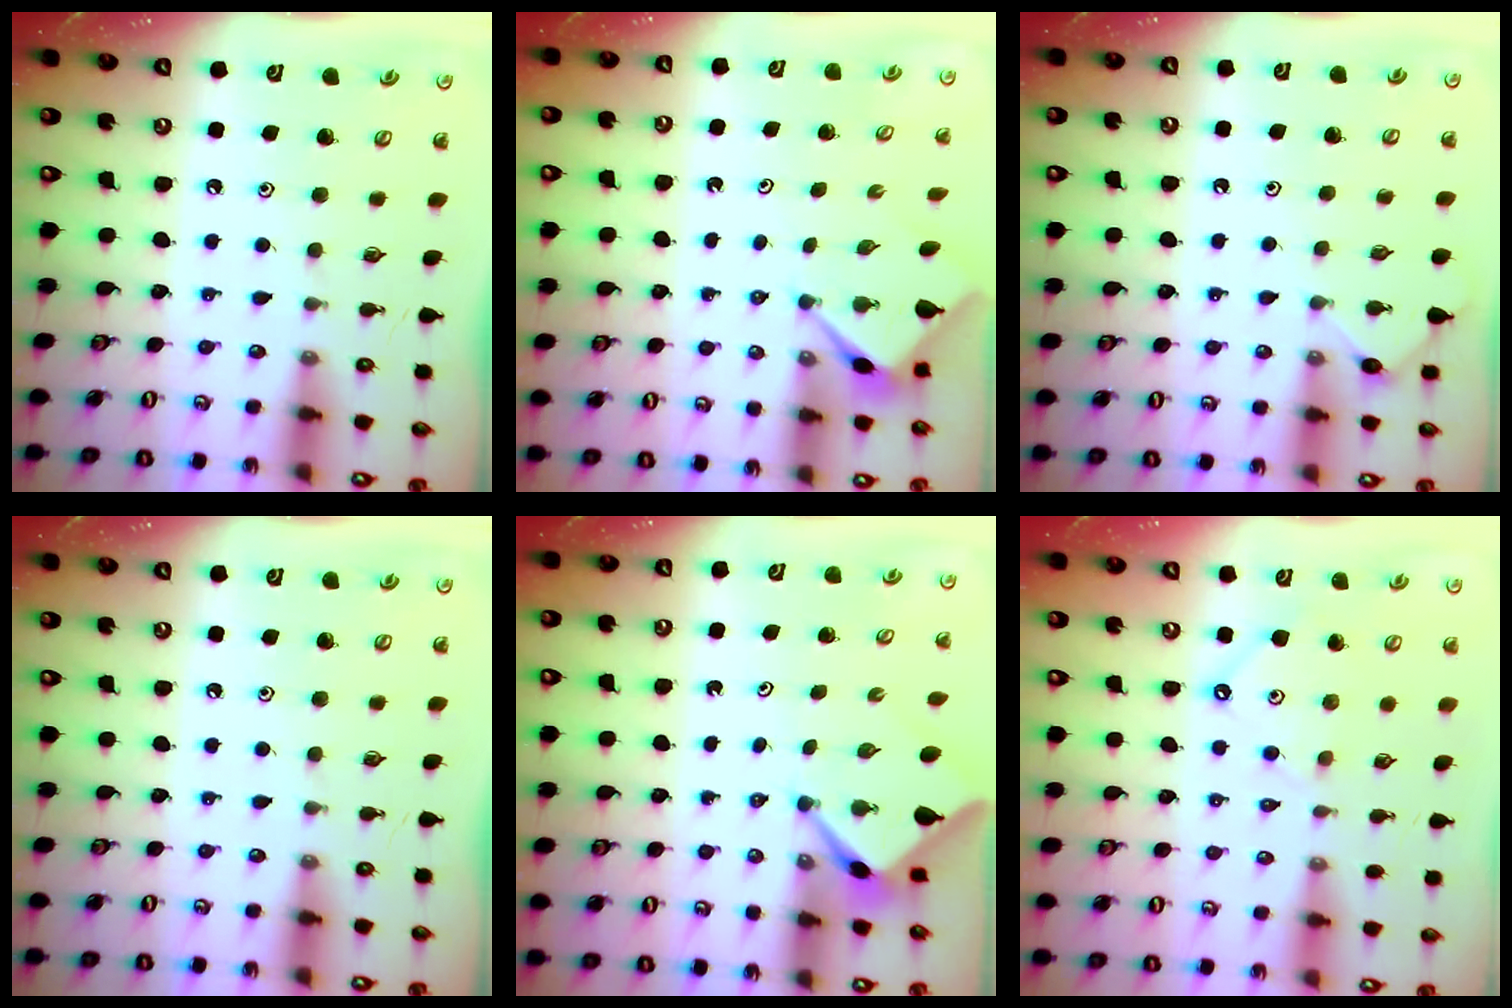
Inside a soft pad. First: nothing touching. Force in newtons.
{"total": 2.9, "press": 2.9, "slide": 0.2}
{"total": 3.7, "press": 3.7, "slide": 0.5}
{"total": 0.0}
{"total": 2.6, "press": 2.6, "slide": 0.3}
{"total": 4.1, "press": 4.1, "slide": 0.6}